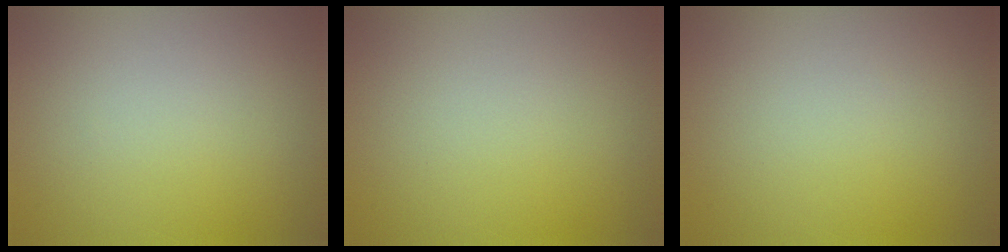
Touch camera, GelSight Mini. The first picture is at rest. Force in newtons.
{"total": 0.0}
{"total": 0.0}